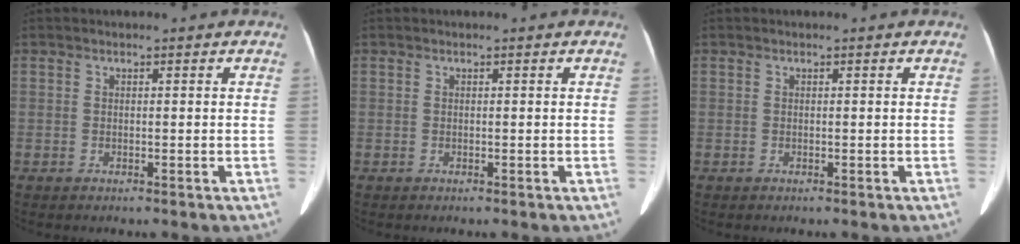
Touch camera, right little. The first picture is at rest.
{"total": 0.0}
{"total": 0.0}